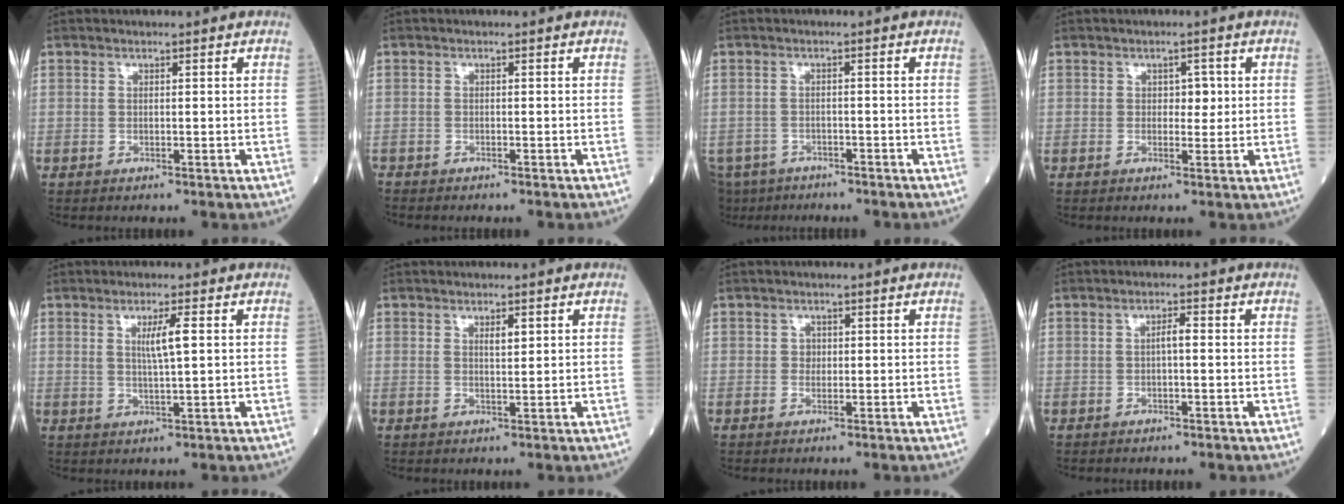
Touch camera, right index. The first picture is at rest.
{"total": 1.6, "force": [-1.6, 0.2, 0.3], "torque": [-0.006, -0.003, -0.026]}
{"total": 7.6, "force": [-6.7, 3.4, 1.4], "torque": [-0.031, -0.009, -0.103]}
{"total": 2.3, "force": [0.4, 1.4, 1.7], "torque": [-0.015, 0.002, 0.003]}
{"total": 4.0, "force": [1.2, 0.1, 3.9], "torque": [-0.070, -0.002, 0.020]}
{"total": 2.0, "force": [0.9, 0.5, 1.7], "torque": [-0.029, -0.001, 0.015]}
{"total": 1.2, "force": [0.1, 1.0, 0.5], "torque": [-0.005, 0.002, 0.001]}
{"total": 1.6, "force": [-0.1, 0.3, 1.5], "torque": [-0.025, 0.004, -0.002]}